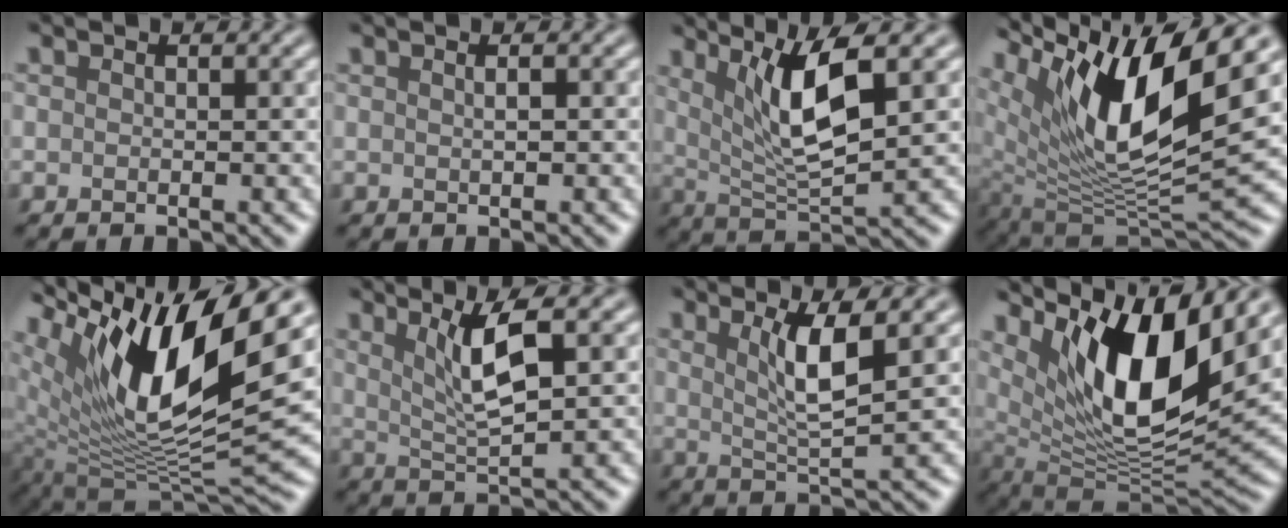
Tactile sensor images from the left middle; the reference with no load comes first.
{"total": 0.9, "force": [0.2, 0.2, 0.8], "torque": [-0.012, 0.006, 0.002]}
{"total": 6.5, "force": [2.6, 1.5, 5.7], "torque": [-0.101, -0.006, 0.049]}
{"total": 12.6, "force": [6.1, 3.8, 10.3], "torque": [-0.192, -0.007, 0.117]}
{"total": 14.1, "force": [5.9, 5.1, 11.7], "torque": [-0.219, -0.009, 0.113]}
{"total": 4.5, "force": [1.8, 0.9, 4.0], "torque": [-0.077, -0.002, 0.036]}
{"total": 4.2, "force": [1.6, 0.7, 3.9], "torque": [-0.074, -0.005, 0.031]}
{"total": 11.9, "force": [5.0, 4.0, 10.0], "torque": [-0.164, -0.018, 0.101]}